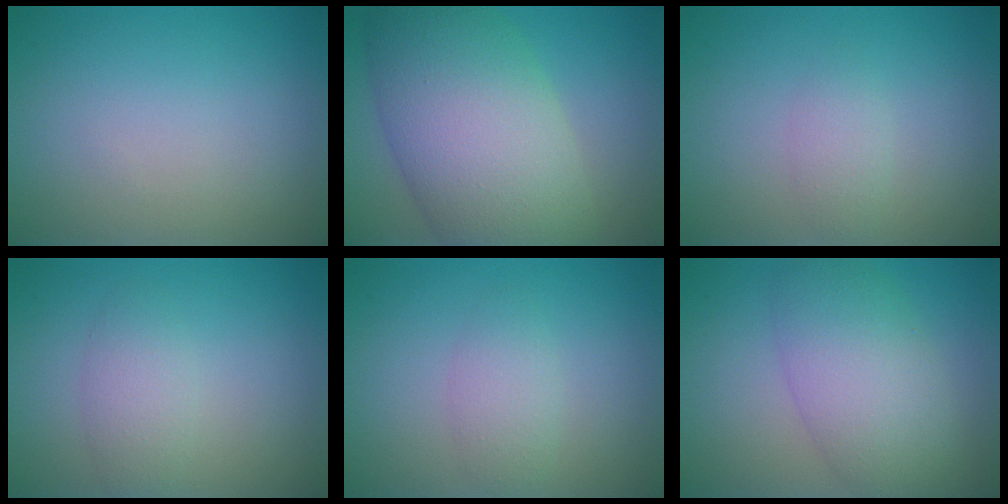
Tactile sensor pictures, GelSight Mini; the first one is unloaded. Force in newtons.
{"total": 12.3, "press": 12.3, "slide": 0.7}
{"total": 1.4, "press": 1.4, "slide": 0.0}
{"total": 2.1, "press": 2.1, "slide": 0.1}
{"total": 2.0, "press": 2.0, "slide": 0.1}
{"total": 6.4, "press": 6.4, "slide": 0.3}